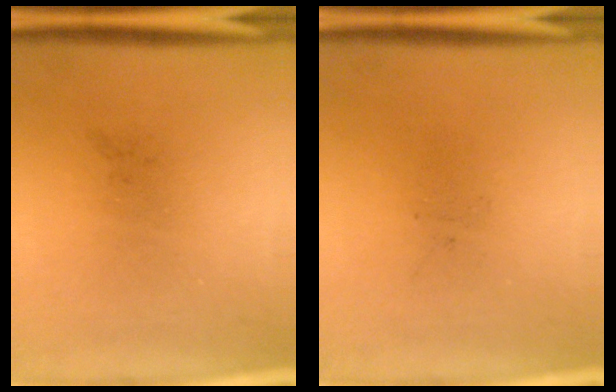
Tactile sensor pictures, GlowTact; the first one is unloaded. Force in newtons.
{"total": 0.0}